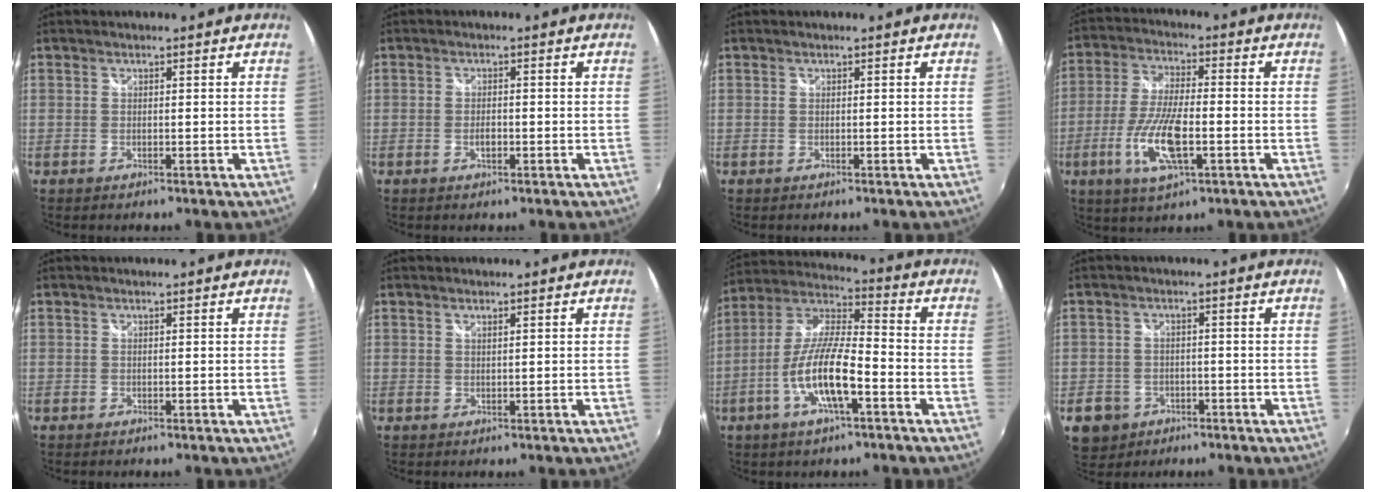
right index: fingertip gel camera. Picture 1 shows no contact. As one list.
[{"total": 1.7, "force": [-0.6, 0.9, 1.3], "torque": [-0.024, 0.000, -0.011]}, {"total": 0.0}, {"total": 11.8, "force": [-3.9, 3.5, 10.5], "torque": [-0.220, -0.011, -0.075]}, {"total": 0.0}, {"total": 0.7, "force": [0.5, 0.1, 0.4], "torque": [-0.007, 0.001, 0.008]}, {"total": 13.2, "force": [-5.3, 3.1, 11.7], "torque": [-0.239, -0.004, -0.102]}, {"total": 5.9, "force": [-2.6, 5.0, 1.7], "torque": [-0.049, 0.007, -0.034]}]